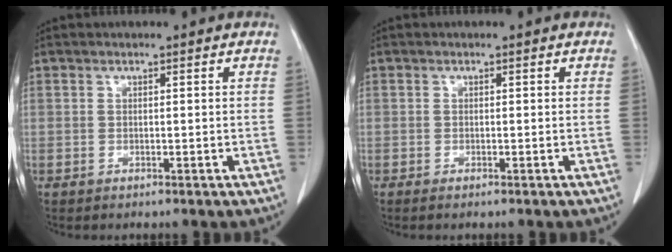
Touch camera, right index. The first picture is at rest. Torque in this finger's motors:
{"motor_torque": [-0.11, 0.13, 0.05, 0.01]}